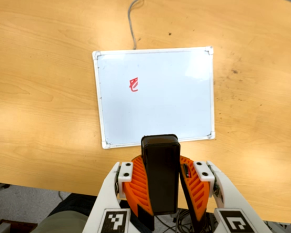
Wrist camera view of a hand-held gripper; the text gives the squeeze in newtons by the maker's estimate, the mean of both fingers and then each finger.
{"total": 11.0, "left": 10.7, "right": 11.2}